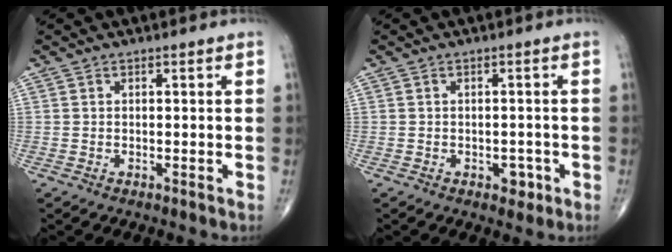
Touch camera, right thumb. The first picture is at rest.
{"total": 2.5, "force": [-1.1, 1.6, 1.5], "torque": [-0.007, 0.004, -0.011]}